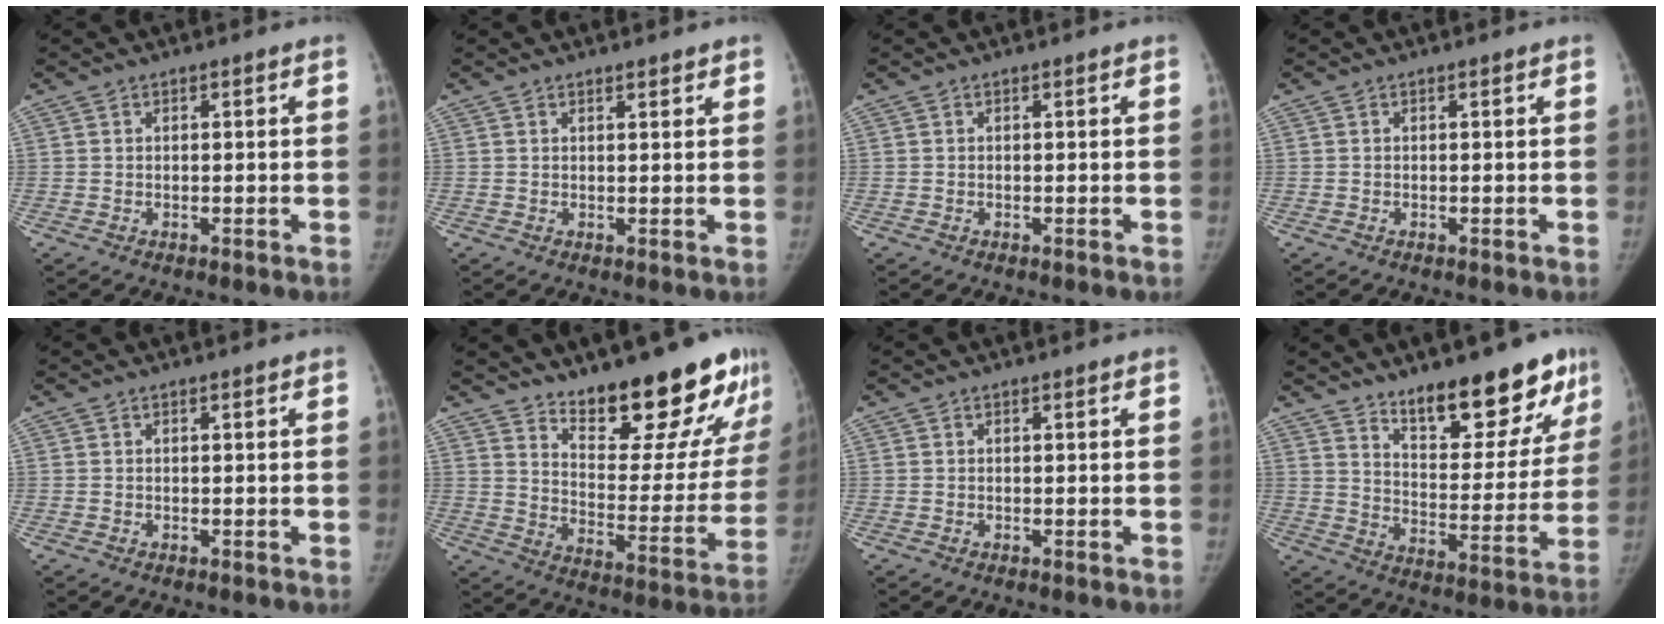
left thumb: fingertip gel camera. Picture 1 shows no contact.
{"total": 1.4, "force": [1.1, 0.5, 0.6], "torque": [-0.005, -0.007, 0.015]}
{"total": 0.0}
{"total": 0.0}
{"total": 0.0}
{"total": 21.4, "force": [16.2, 6.6, 12.3], "torque": [-0.126, -0.120, 0.237]}
{"total": 0.0}
{"total": 18.8, "force": [13.3, 6.9, 11.3], "torque": [-0.101, -0.095, 0.199]}